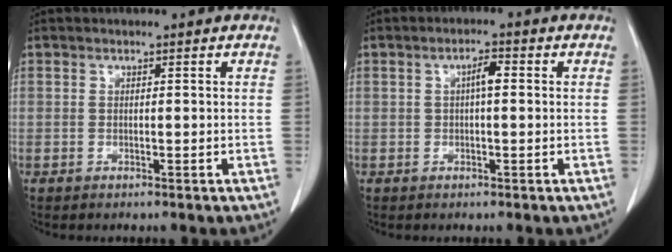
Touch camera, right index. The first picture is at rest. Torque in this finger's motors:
{"motor_torque": [0.36, -0.17, 0.14, 0.04]}